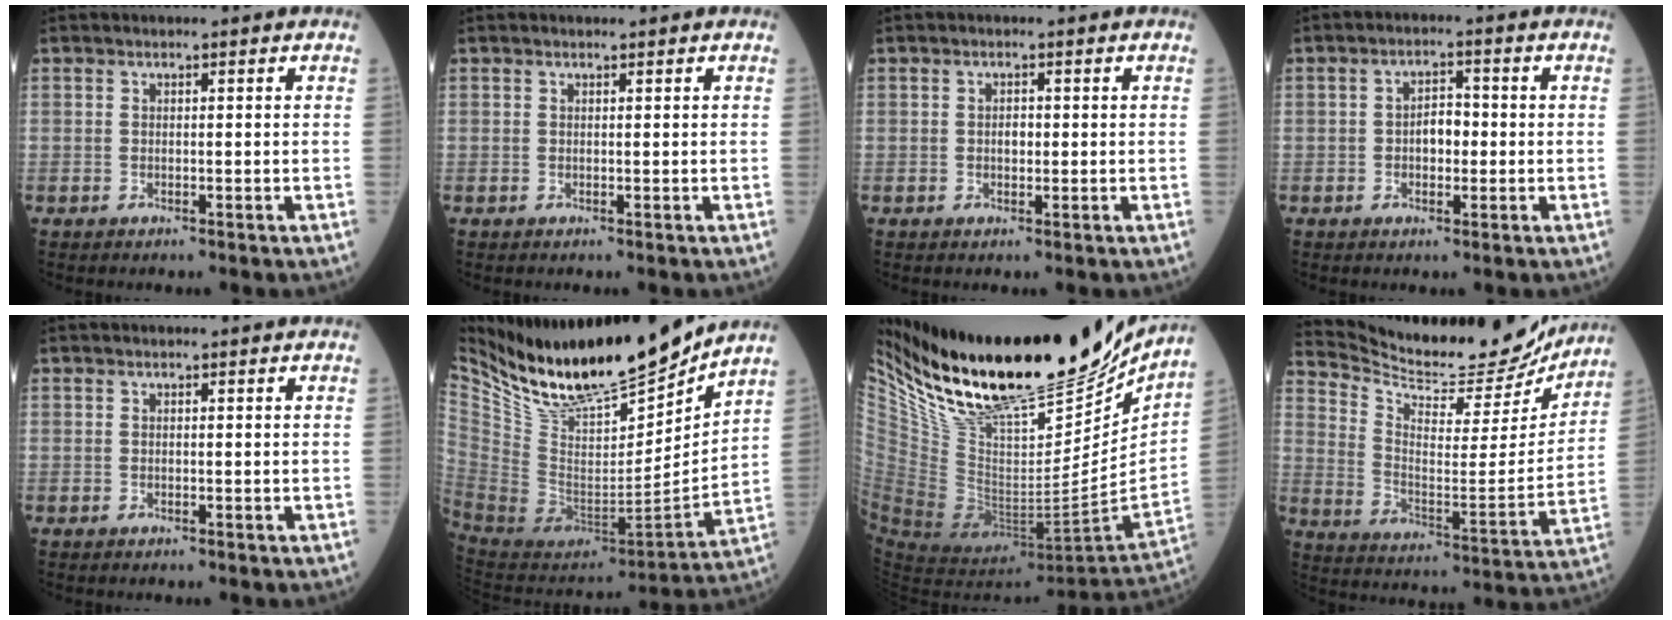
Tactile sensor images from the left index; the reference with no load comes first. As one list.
[{"total": 0.0}, {"total": 1.3, "force": [-0.2, 0.9, 0.9], "torque": [-0.017, -0.001, -0.005]}, {"total": 3.6, "force": [-0.7, 2.0, 2.8], "torque": [-0.047, 0.009, -0.014]}, {"total": 0.0}, {"total": 21.8, "force": [19.2, 3.4, 9.8], "torque": [-0.185, -0.045, 0.338]}, {"total": 30.6, "force": [25.2, 8.3, 15.1], "torque": [-0.262, -0.033, 0.401]}, {"total": 20.3, "force": [19.4, 3.9, 4.3], "torque": [-0.087, -0.049, 0.283]}]